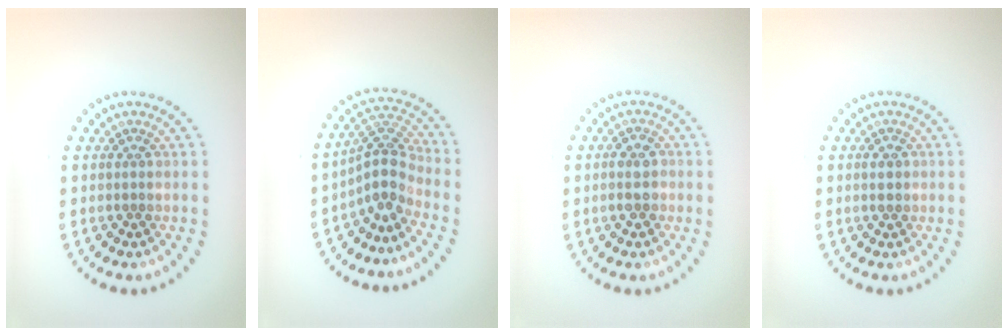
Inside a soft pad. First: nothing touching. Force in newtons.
{"total": 3.6, "press": 2.6, "slide": 2.5}
{"total": 2.3, "press": 2.2, "slide": 0.8}
{"total": 1.5, "press": 1.5, "slide": 0.0}